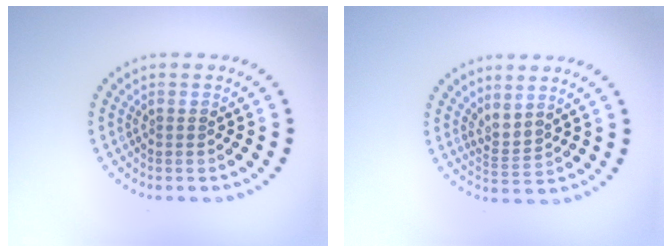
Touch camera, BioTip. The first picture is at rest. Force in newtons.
{"total": 2.1, "press": 1.4, "slide": 1.6}